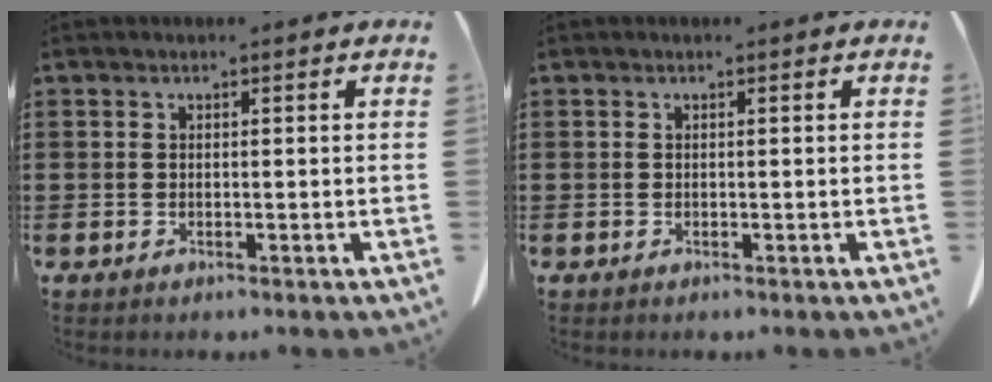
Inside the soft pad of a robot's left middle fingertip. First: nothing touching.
{"total": 0.0}